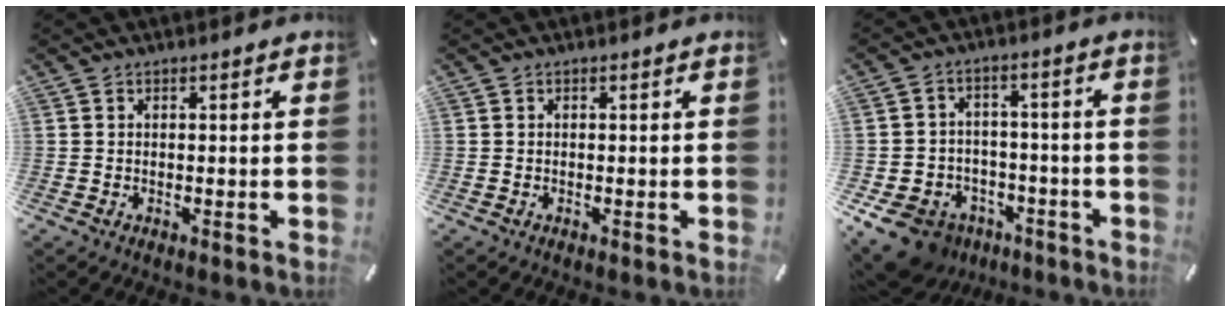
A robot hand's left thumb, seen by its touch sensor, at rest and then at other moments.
{"total": 0.0}
{"total": 11.2, "force": [-7.0, 7.7, 4.1], "torque": [-0.087, 0.053, -0.123]}